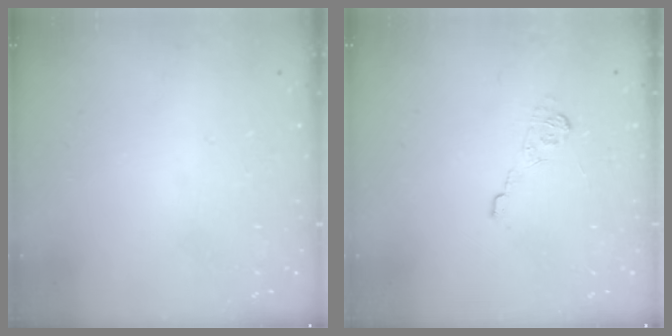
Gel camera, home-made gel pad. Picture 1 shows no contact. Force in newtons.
{"total": 9.1, "press": 9.0, "slide": 1.4}